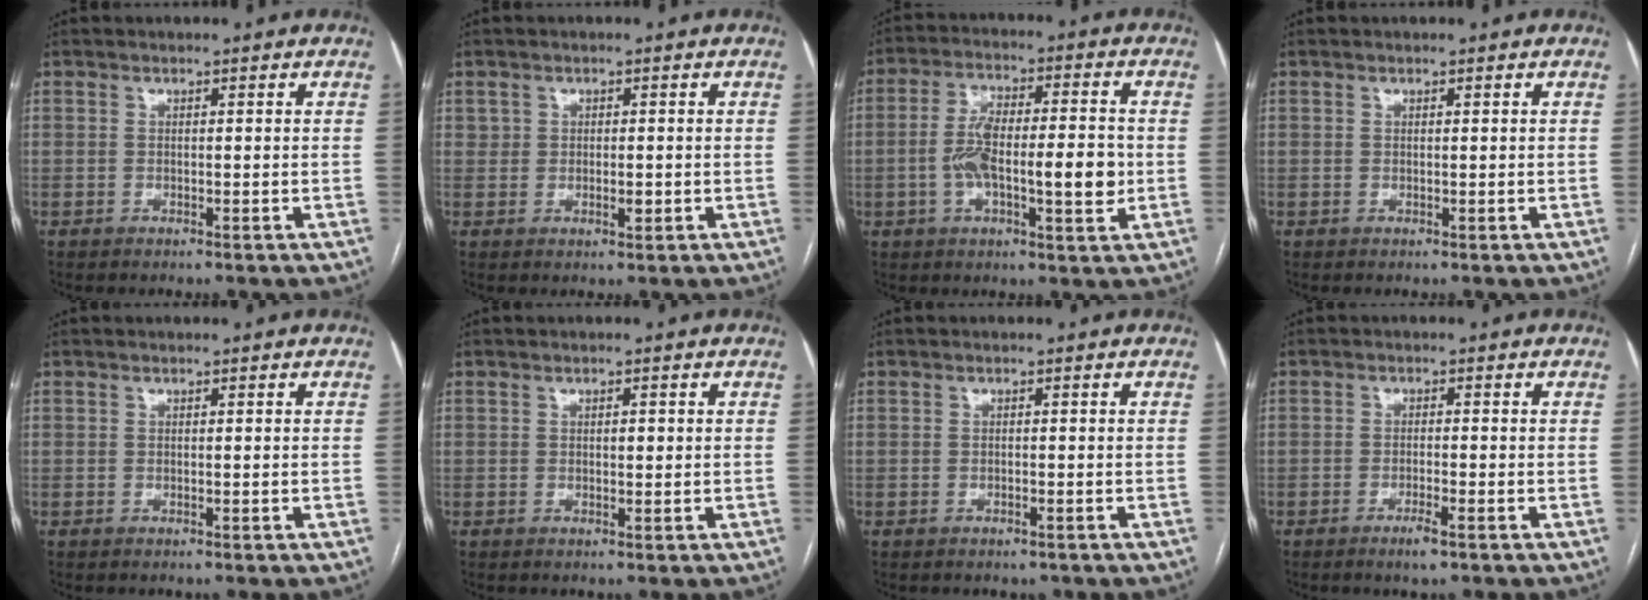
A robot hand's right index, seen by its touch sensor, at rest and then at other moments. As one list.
[{"total": 1.9, "force": [0.0, 1.3, 1.3], "torque": [-0.020, 0.002, 0.003]}, {"total": 12.3, "force": [-1.5, 3.8, 11.6], "torque": [-0.201, 0.017, -0.023]}, {"total": 0.0}, {"total": 0.0}, {"total": 1.1, "force": [0.2, 0.5, 0.9], "torque": [-0.014, 0.001, 0.003]}, {"total": 1.0, "force": [-0.8, 0.6, 0.3], "torque": [-0.009, 0.000, -0.005]}, {"total": 2.5, "force": [-1.6, 0.2, 1.9], "torque": [-0.036, -0.003, -0.027]}]